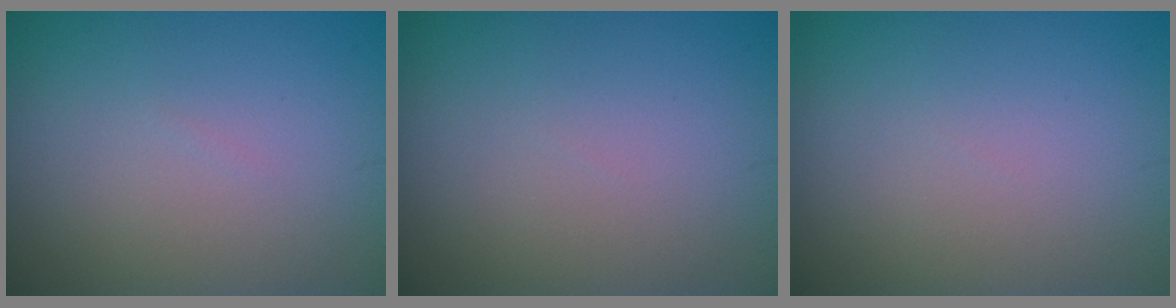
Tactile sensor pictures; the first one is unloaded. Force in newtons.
{"total": 0.0}
{"total": 0.0}